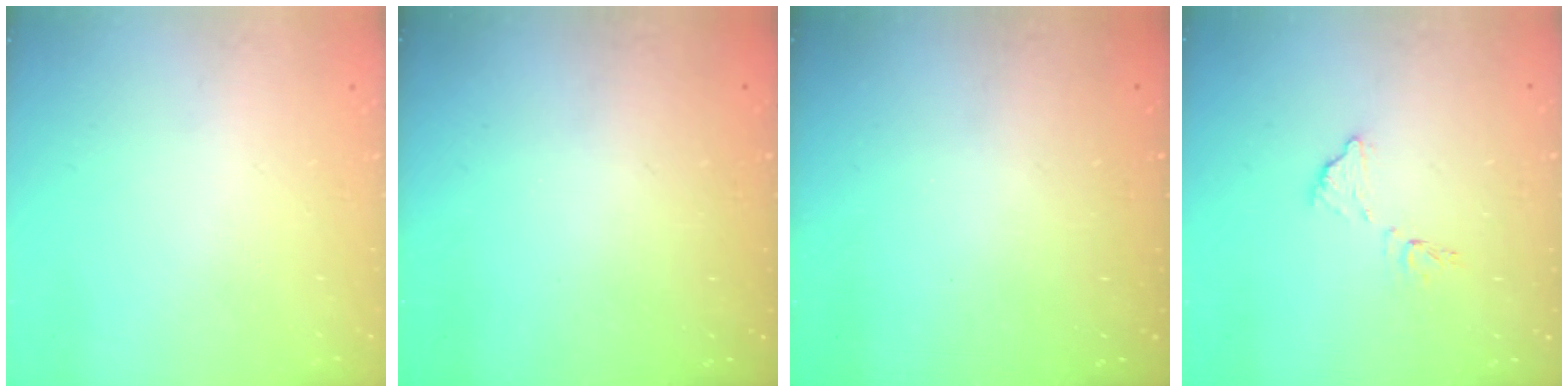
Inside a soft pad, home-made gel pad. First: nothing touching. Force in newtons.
{"total": 3.3, "press": 3.3, "slide": 0.1}
{"total": 3.2, "press": 3.2, "slide": 0.2}
{"total": 8.5, "press": 8.5, "slide": 0.3}